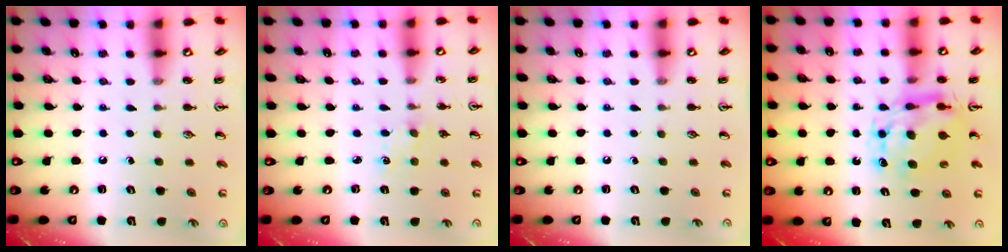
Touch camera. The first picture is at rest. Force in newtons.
{"total": 2.9, "press": 2.8, "slide": 0.4}
{"total": 0.0}
{"total": 8.7, "press": 8.7, "slide": 0.7}